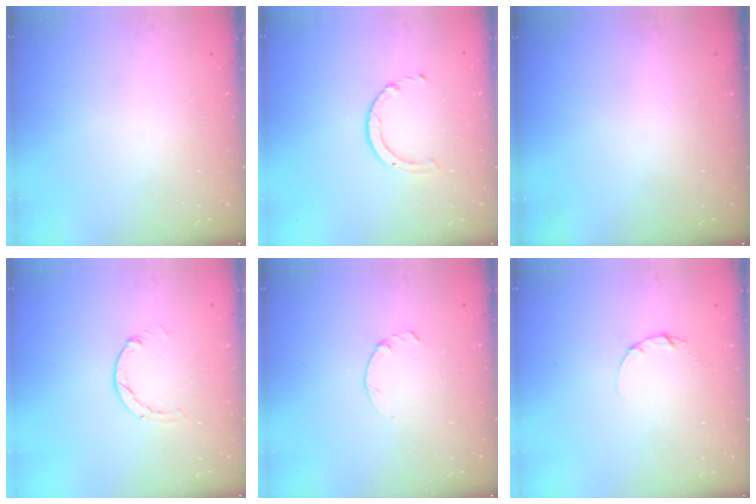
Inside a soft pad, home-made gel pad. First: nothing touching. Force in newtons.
{"total": 2.5, "press": 2.4, "slide": 0.3}
{"total": 0.0}
{"total": 0.0}
{"total": 1.5, "press": 1.4, "slide": 0.3}
{"total": 1.3, "press": 1.3, "slide": 0.2}